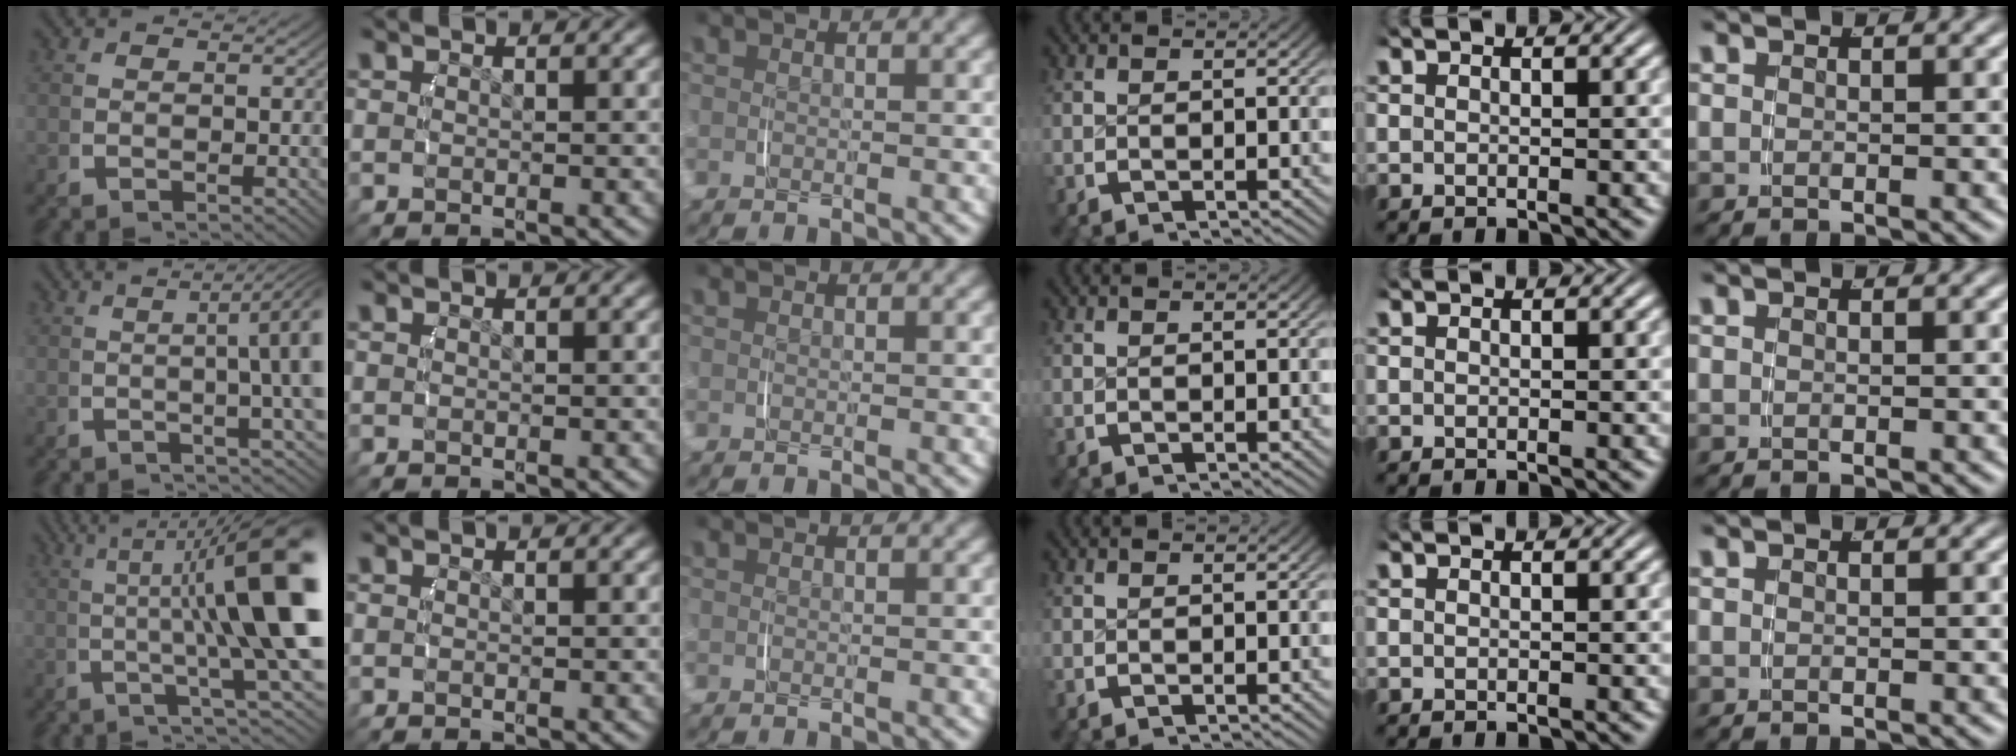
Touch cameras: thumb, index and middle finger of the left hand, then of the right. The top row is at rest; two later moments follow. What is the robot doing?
{"motion": "lift_and_place", "object": "camera"}